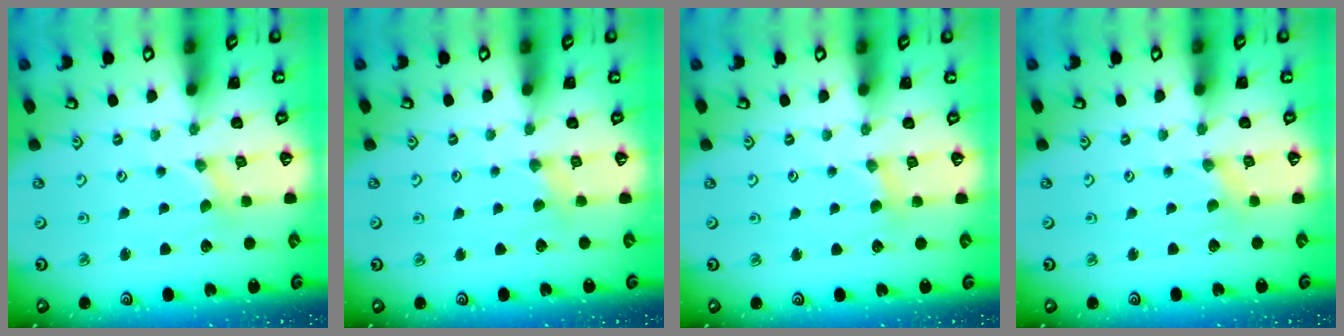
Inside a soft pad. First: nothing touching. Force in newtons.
{"total": 2.7, "press": 2.7, "slide": 0.4}
{"total": 2.7, "press": 2.7, "slide": 0.4}
{"total": 0.6, "press": 0.6, "slide": 0.1}